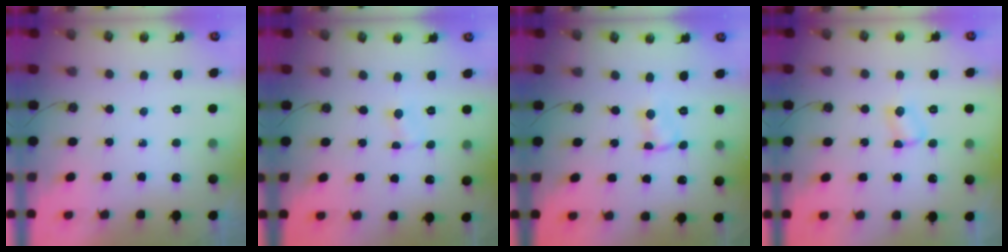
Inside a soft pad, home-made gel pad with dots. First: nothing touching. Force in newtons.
{"total": 0.9, "press": 0.9, "slide": 0.3}
{"total": 1.9, "press": 1.9, "slide": 0.0}
{"total": 2.9, "press": 2.9, "slide": 0.5}